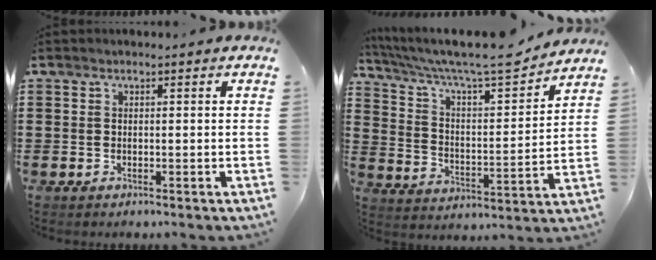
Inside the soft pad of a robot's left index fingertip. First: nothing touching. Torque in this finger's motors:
{"motor_torque": [0.21, -0.04, 0.70, 0.21]}